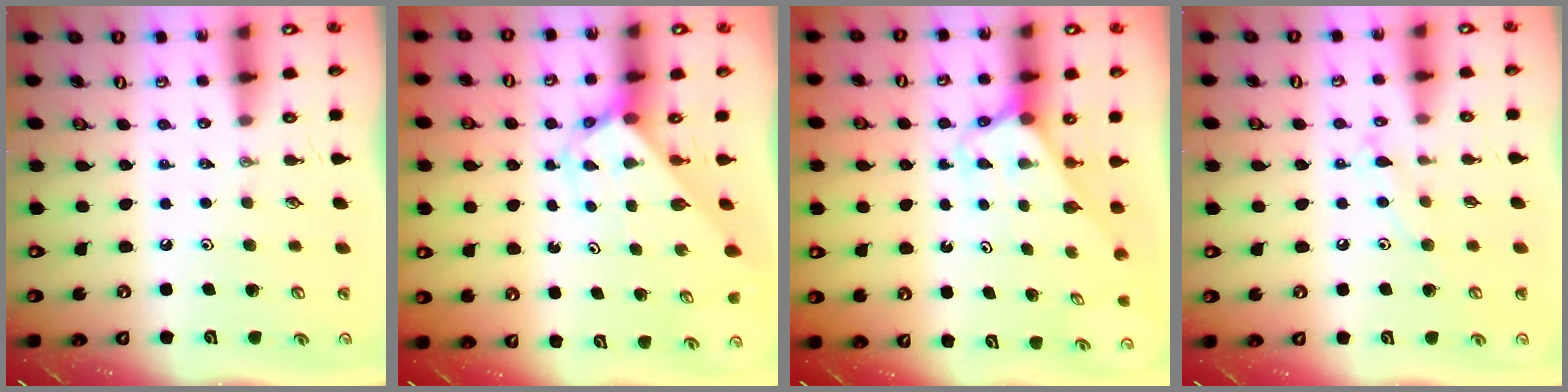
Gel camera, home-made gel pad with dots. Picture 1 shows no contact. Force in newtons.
{"total": 2.6, "press": 2.6, "slide": 0.2}
{"total": 2.5, "press": 2.5, "slide": 0.2}
{"total": 7.7, "press": 7.7, "slide": 0.5}